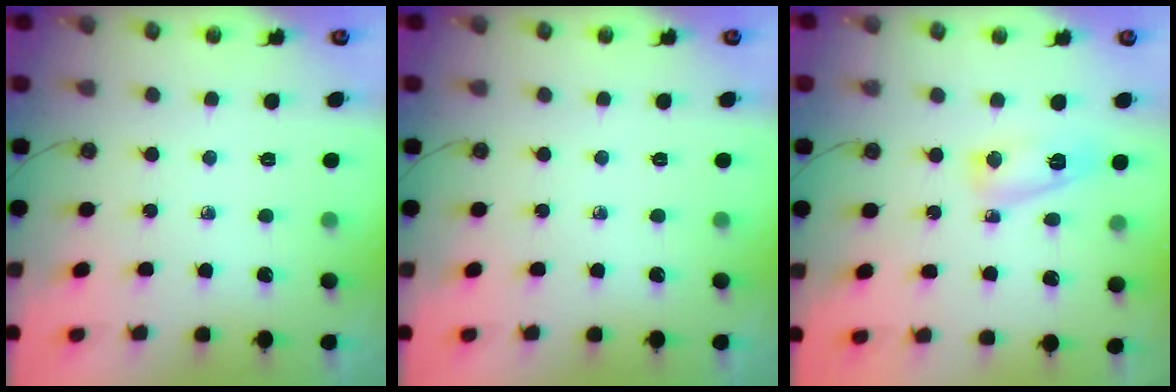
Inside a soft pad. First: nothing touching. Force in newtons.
{"total": 0.0}
{"total": 6.6, "press": 6.5, "slide": 1.0}